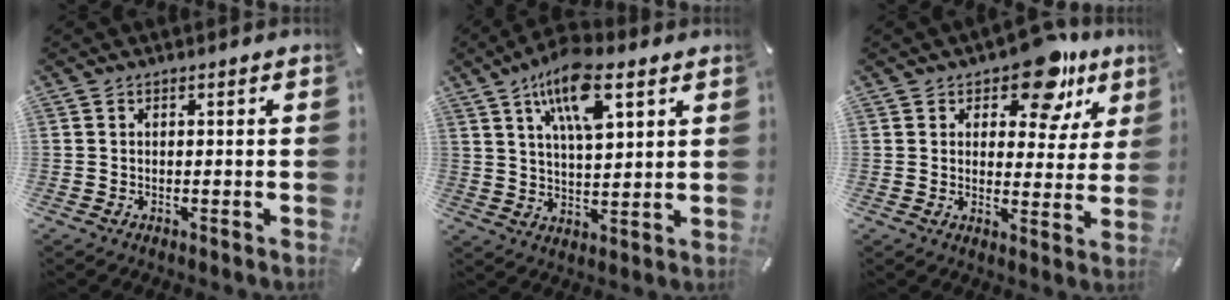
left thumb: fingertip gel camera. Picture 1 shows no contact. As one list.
[{"total": 12.1, "force": [7.2, 4.8, 8.5], "torque": [-0.147, -0.019, 0.125]}, {"total": 13.6, "force": [9.2, 6.6, 7.6], "torque": [-0.086, -0.055, 0.154]}]